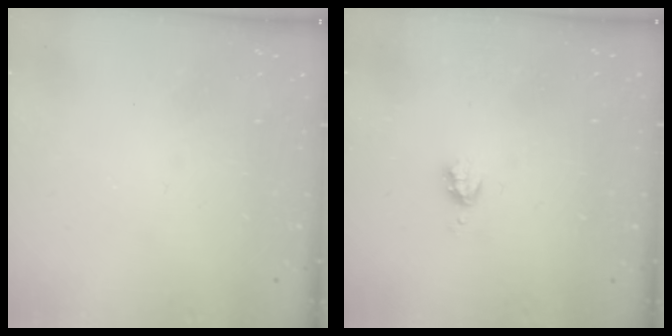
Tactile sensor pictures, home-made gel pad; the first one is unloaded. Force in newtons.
{"total": 3.4, "press": 3.3, "slide": 0.5}